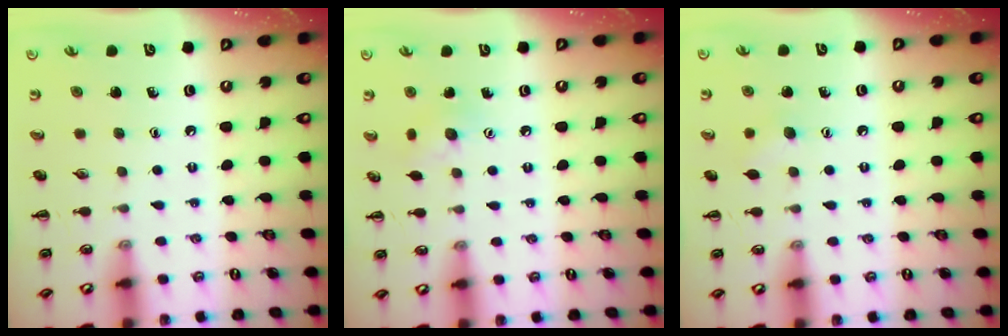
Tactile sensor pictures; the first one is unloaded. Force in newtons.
{"total": 4.8, "press": 4.6, "slide": 1.1}
{"total": 6.5, "press": 6.3, "slide": 1.7}